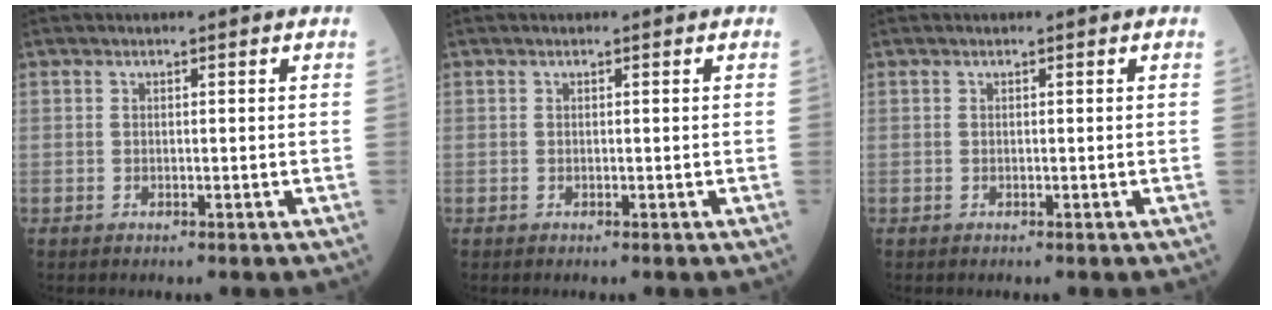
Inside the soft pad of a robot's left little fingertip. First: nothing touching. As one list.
[{"total": 0.0}, {"total": 0.0}]